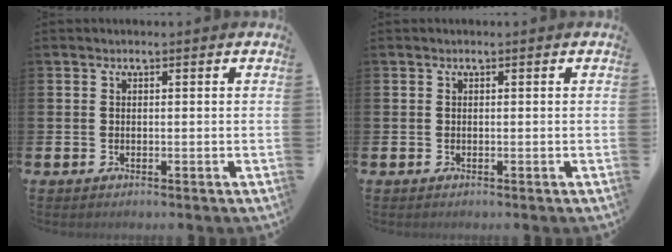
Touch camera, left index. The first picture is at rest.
{"total": 0.0}